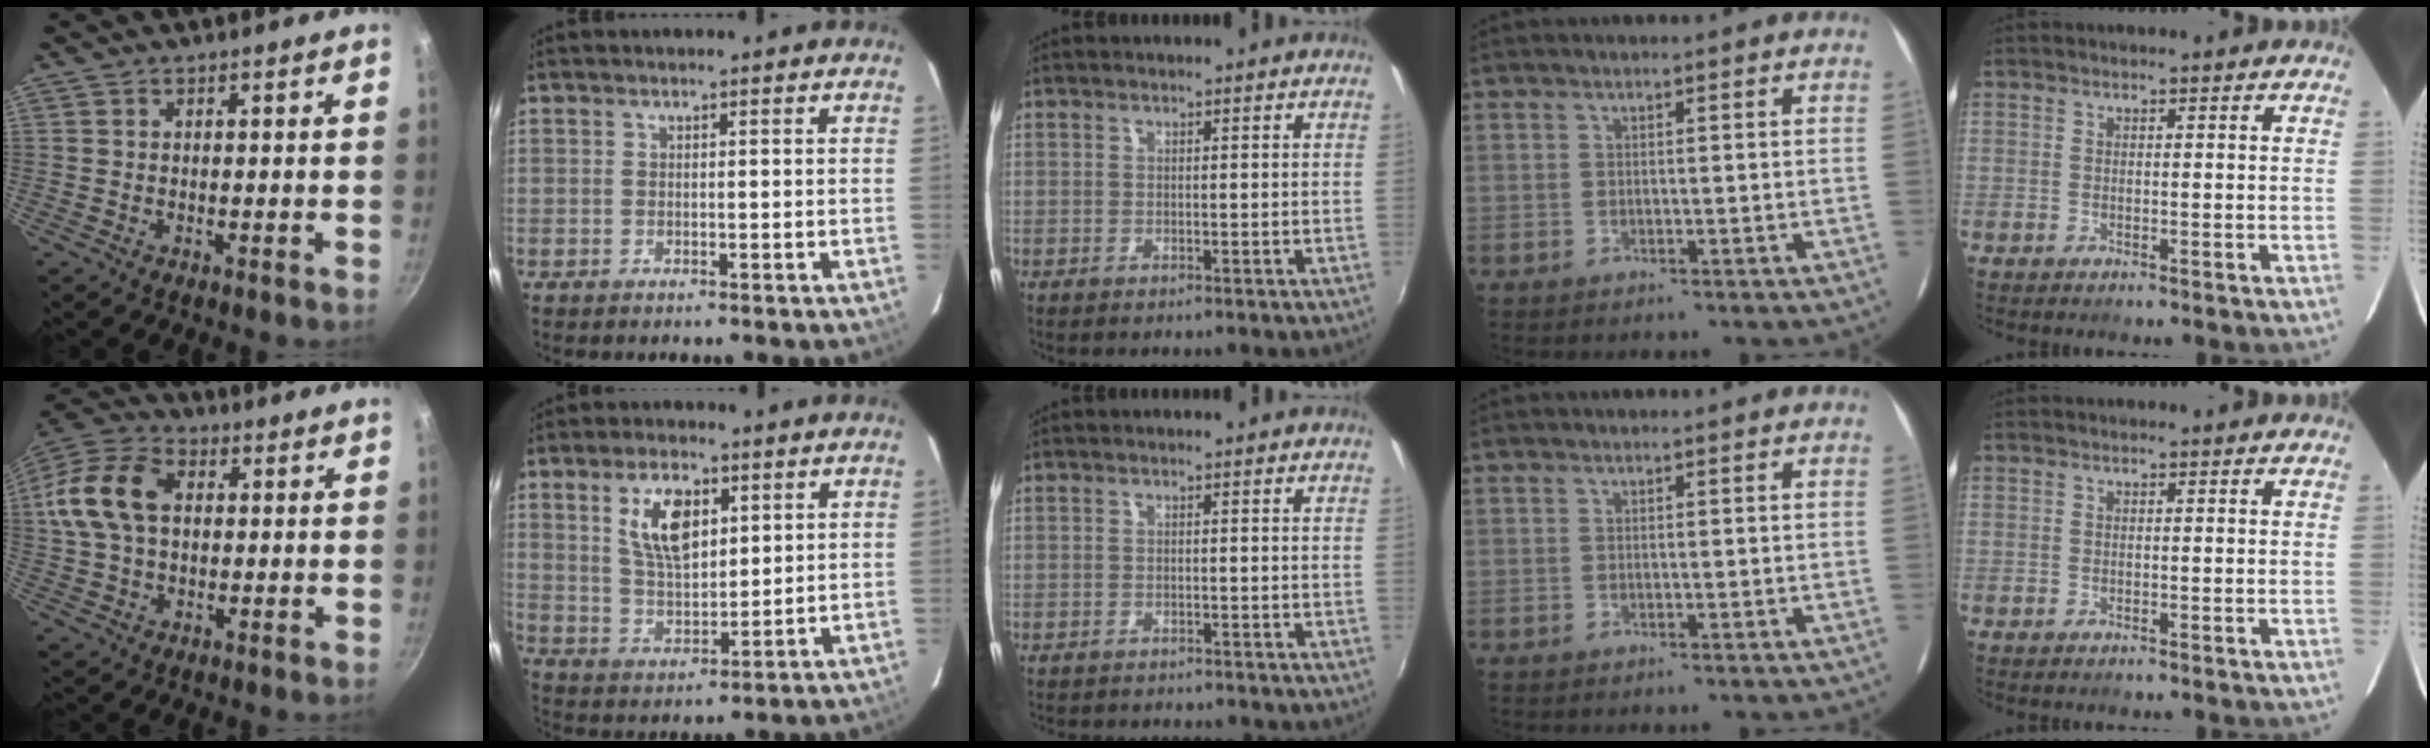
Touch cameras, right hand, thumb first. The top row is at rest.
{"thumb": {"total": 14.6, "force": [1.9, 10.0, 10.4], "torque": [-0.188, 0.027, 0.021]}, "index": {"total": 10.2, "force": [4.1, 5.1, 7.9], "torque": [-0.145, 0.007, 0.086]}, "middle": {"total": 5.2, "force": [-4.8, 1.1, 1.4], "torque": [-0.041, -0.015, -0.072]}}